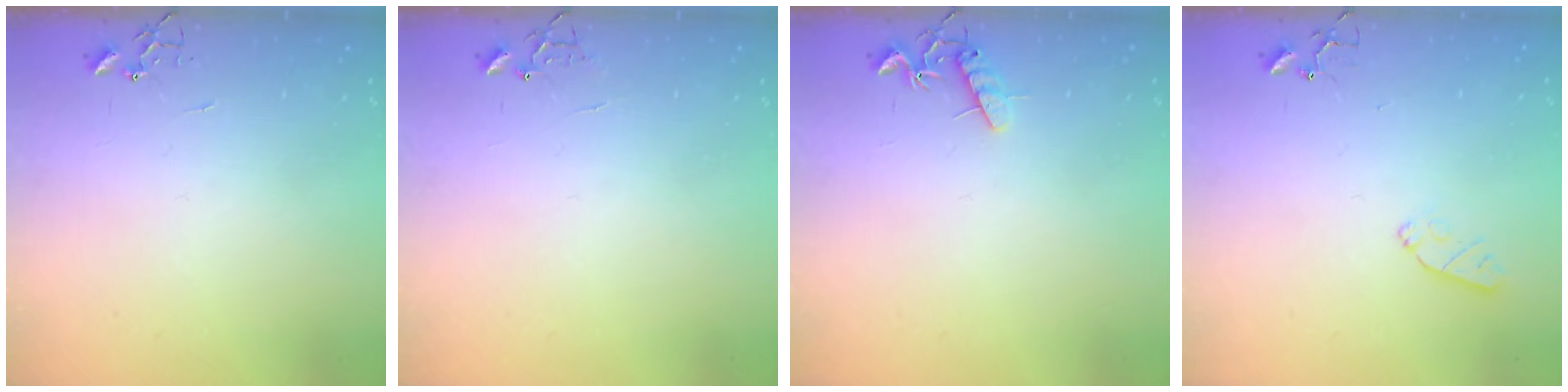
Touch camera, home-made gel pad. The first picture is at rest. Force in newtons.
{"total": 6.4, "press": 6.4, "slide": 0.6}
{"total": 8.0, "press": 8.0, "slide": 0.4}
{"total": 6.2, "press": 6.2, "slide": 0.9}